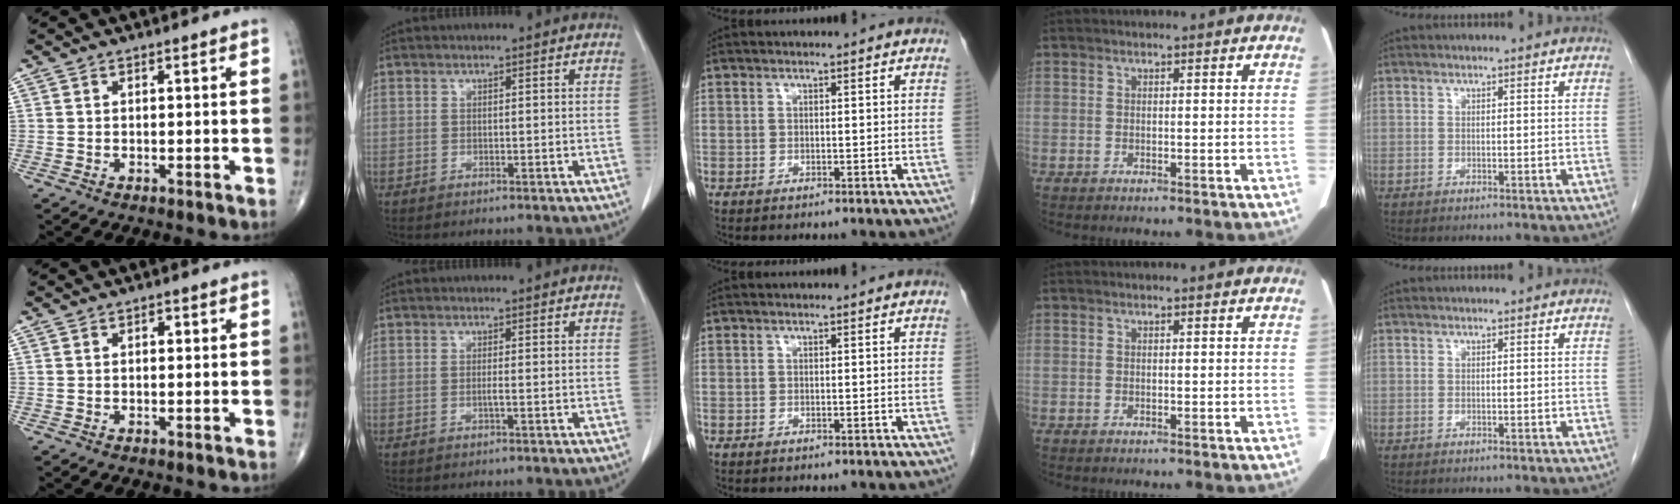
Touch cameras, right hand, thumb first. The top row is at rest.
{"thumb": {"total": 1.1, "force": [0.3, 0.7, 0.8], "torque": [-0.009, 0.004, 0.002]}, "index": {"total": 0.7, "force": [-0.2, -0.1, 0.7], "torque": [-0.013, -0.001, -0.005]}}